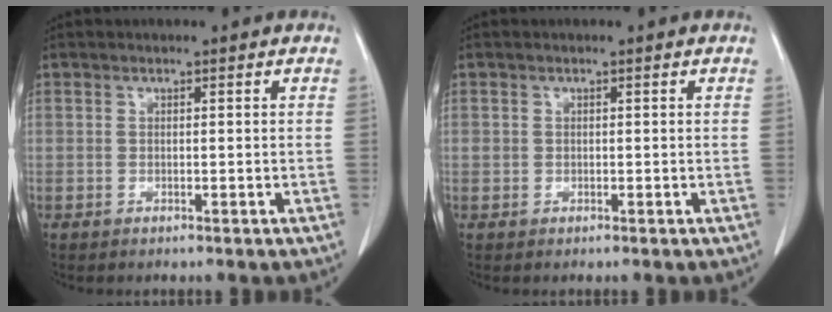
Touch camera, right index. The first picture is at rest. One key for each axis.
{"total": 0.6, "fx": 0.1, "fy": 0.6, "fz": 0.1, "tx": 0.008, "ty": 0.005, "tz": -0.001}